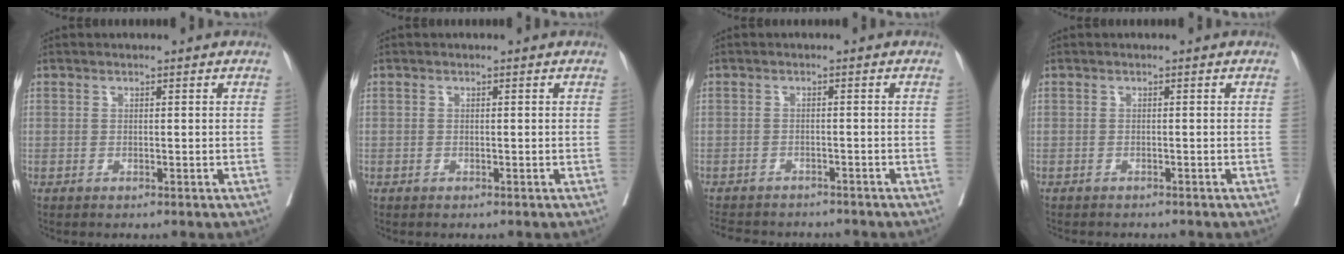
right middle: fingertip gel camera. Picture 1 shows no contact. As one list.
[{"total": 0.7, "force": [-0.2, 0.7, -0.1], "torque": [0.005, 0.008, -0.006]}, {"total": 9.6, "force": [-8.7, 2.8, 2.9], "torque": [-0.057, -0.004, -0.113]}, {"total": 4.2, "force": [-3.7, 0.9, 1.6], "torque": [-0.023, -0.006, -0.045]}]